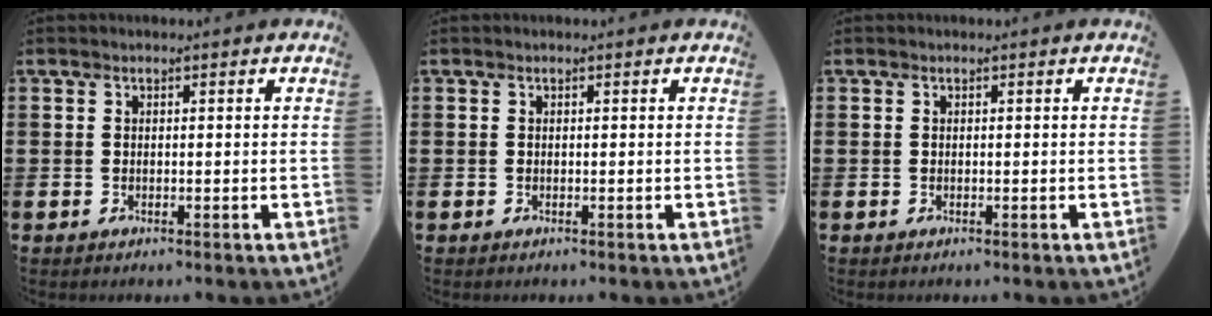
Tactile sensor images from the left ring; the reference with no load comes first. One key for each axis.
{"total": 0.0}
{"total": 0.0}